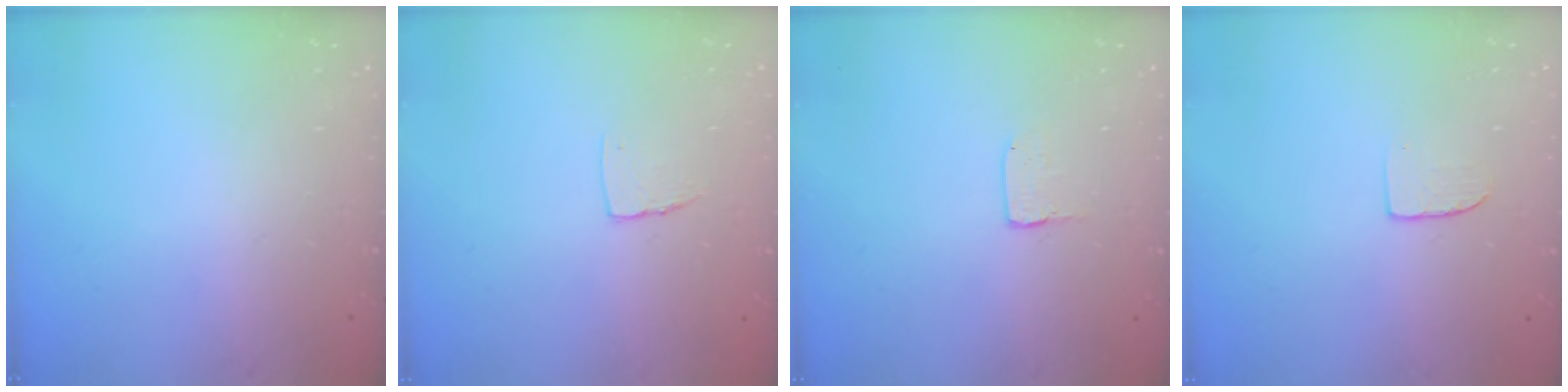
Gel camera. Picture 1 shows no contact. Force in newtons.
{"total": 5.1, "press": 5.1, "slide": 0.4}
{"total": 2.0, "press": 2.0, "slide": 0.0}
{"total": 4.7, "press": 4.7, "slide": 0.4}